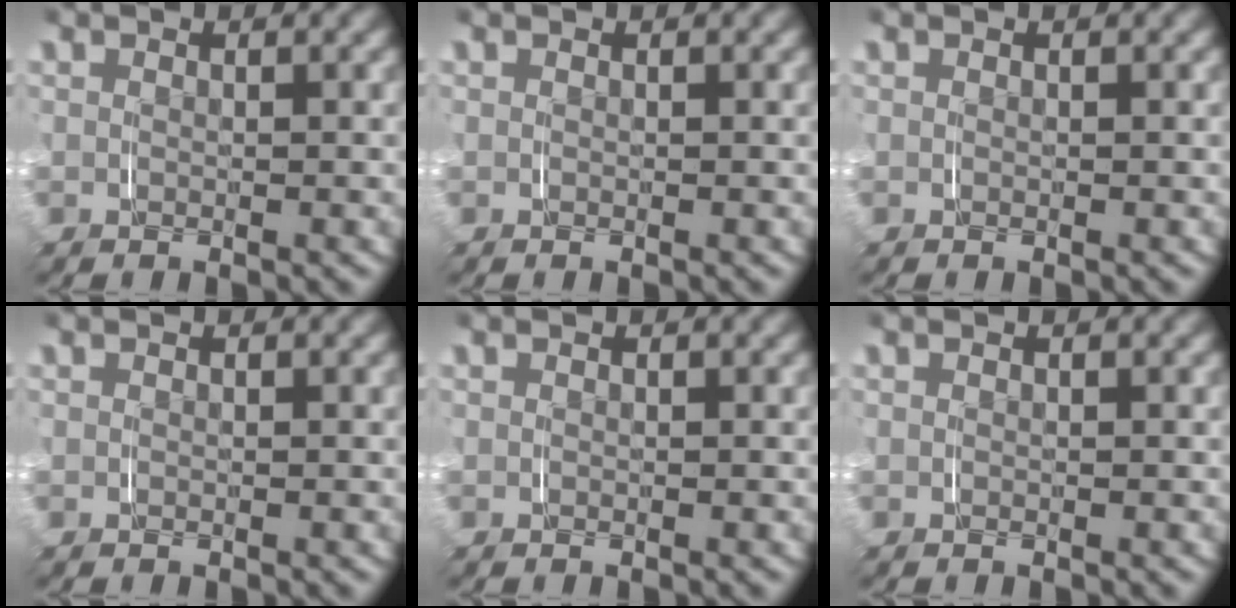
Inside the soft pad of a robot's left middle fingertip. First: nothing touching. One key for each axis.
{"total": 0.0}
{"total": 0.0}
{"total": 0.0}
{"total": 0.0}
{"total": 0.0}